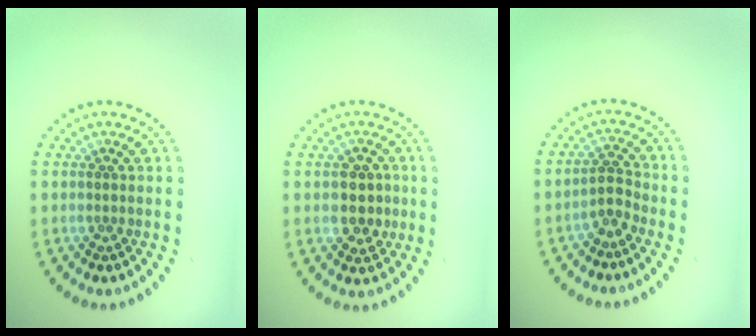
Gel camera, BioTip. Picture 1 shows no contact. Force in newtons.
{"total": 3.0, "press": 2.9, "slide": 0.6}
{"total": 1.8, "press": 1.4, "slide": 1.1}